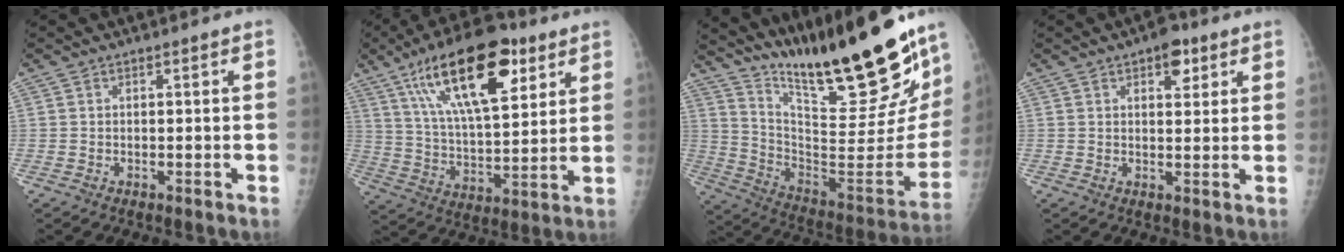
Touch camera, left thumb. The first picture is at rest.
{"total": 22.4, "force": [11.4, 9.1, 17.0], "torque": [-0.258, -0.031, 0.195]}
{"total": 29.4, "force": [23.3, 3.8, 17.4], "torque": [-0.250, -0.153, 0.364]}
{"total": 5.2, "force": [2.9, 2.7, 3.4], "torque": [-0.025, -0.010, 0.034]}